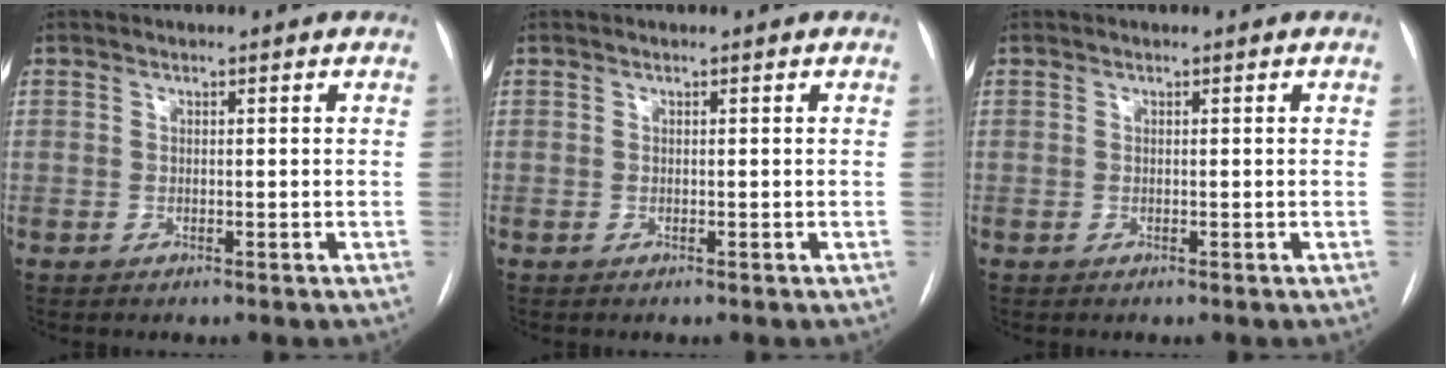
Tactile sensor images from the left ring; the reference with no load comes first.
{"total": 0.0}
{"total": 0.0}